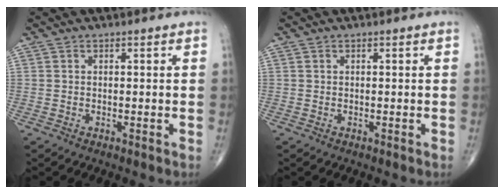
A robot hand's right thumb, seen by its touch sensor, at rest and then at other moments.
{"total": 0.0}